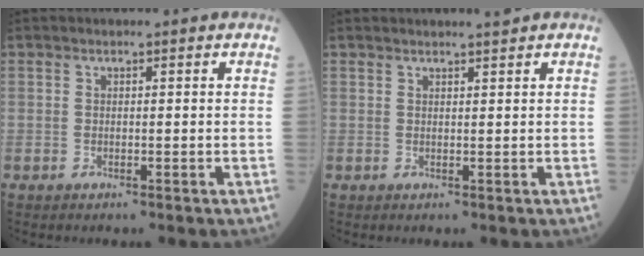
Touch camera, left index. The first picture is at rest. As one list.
[{"total": 2.0, "force": [1.9, -0.2, 0.6], "torque": [-0.008, 0.005, 0.029]}]